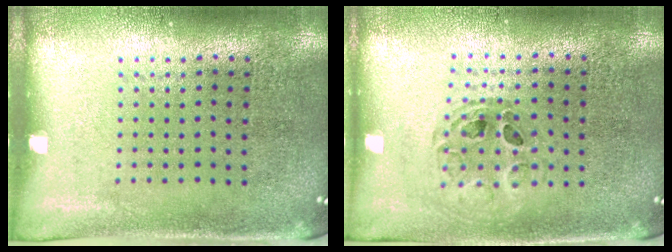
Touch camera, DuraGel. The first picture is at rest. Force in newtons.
{"total": 0.8, "press": 0.7, "slide": 0.1}